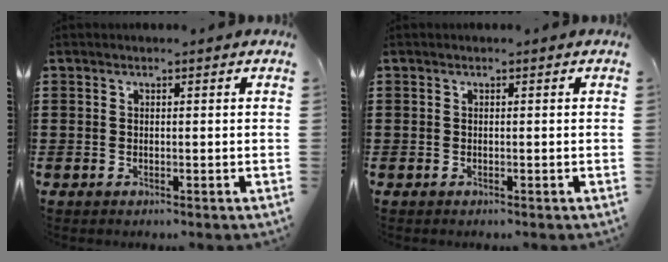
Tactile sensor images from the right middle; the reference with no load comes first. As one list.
[{"total": 0.0}]